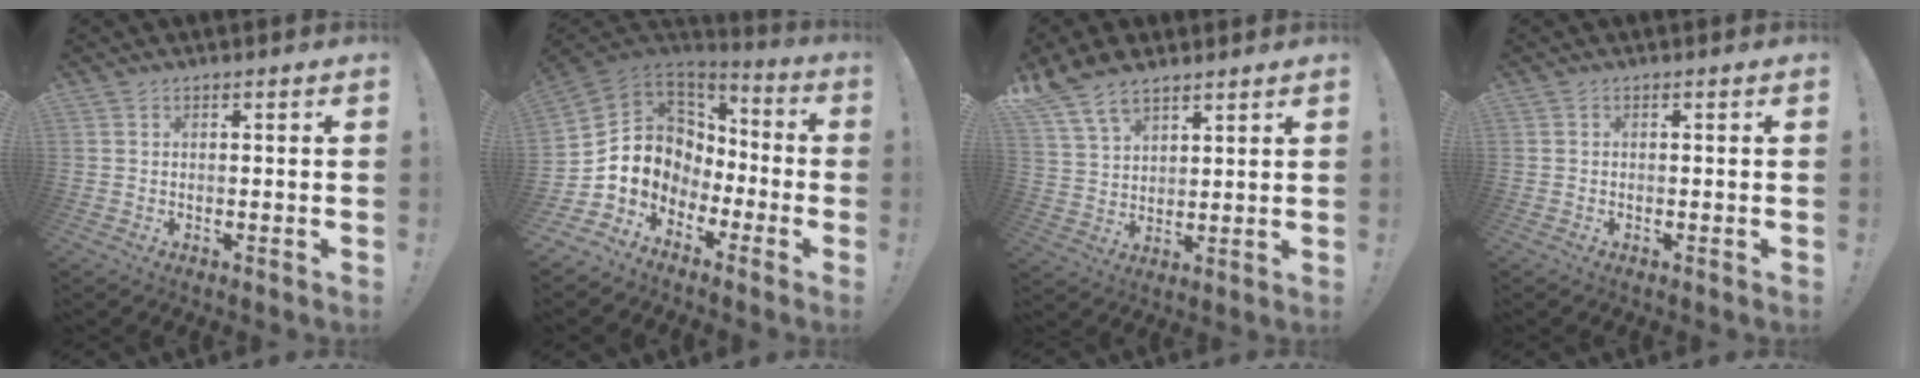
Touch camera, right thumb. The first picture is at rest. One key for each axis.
{"total": 8.9, "fx": -0.8, "fy": 8.1, "fz": 3.5, "tx": -0.063, "ty": -0.013, "tz": -0.002}
{"total": 9.8, "fx": 7.4, "fy": 4.9, "fz": 4.1, "tx": -0.081, "ty": -0.042, "tz": 0.145}
{"total": 0.0}